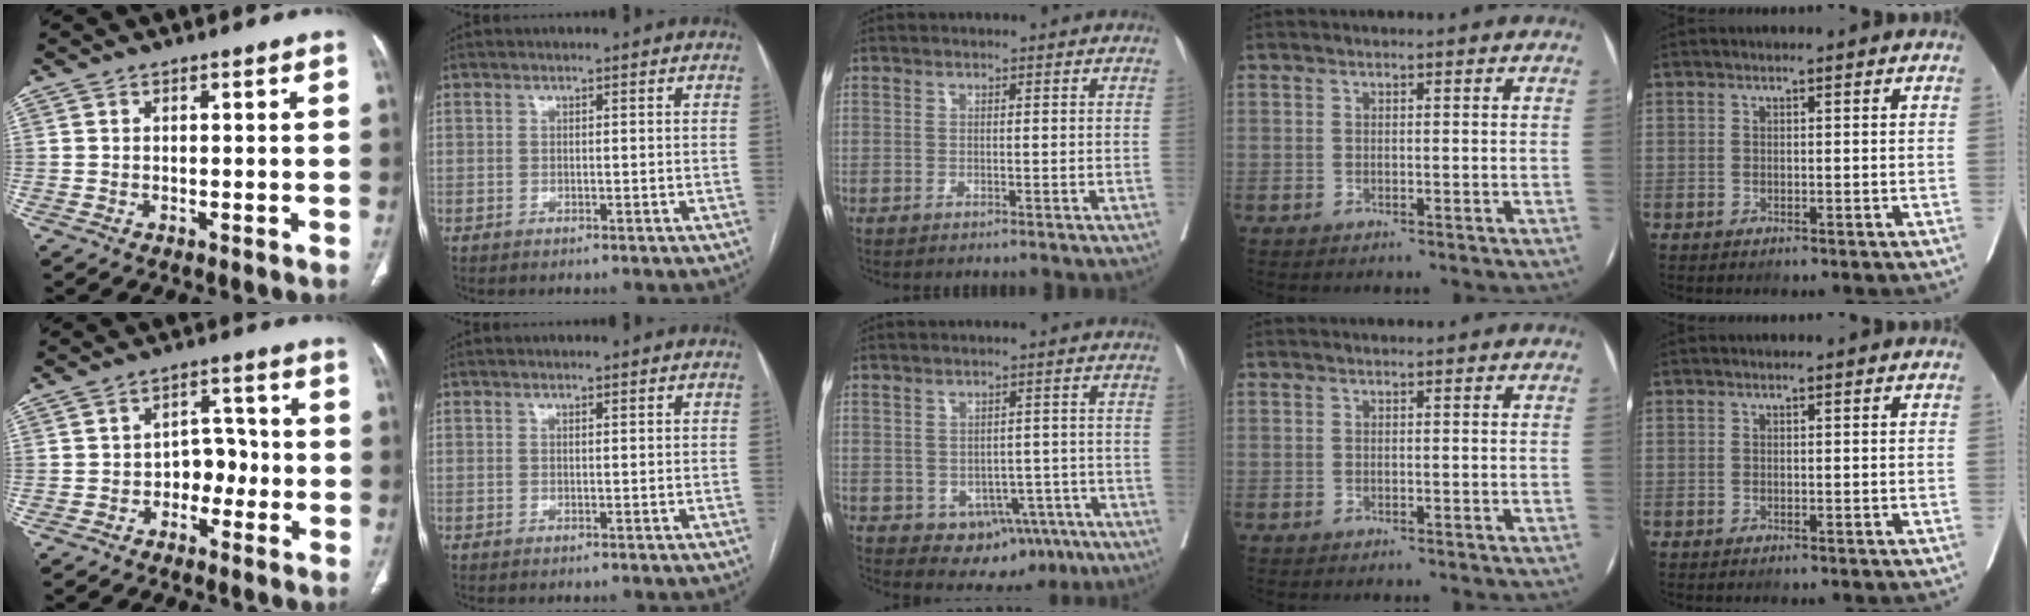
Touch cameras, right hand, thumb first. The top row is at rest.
{"thumb": {"total": 5.2, "force": [-1.9, 3.9, 2.9], "torque": [-0.011, 0.030, -0.038]}, "middle": {"total": 7.5, "force": [-3.4, 5.2, 4.1], "torque": [-0.034, 0.014, -0.034]}}